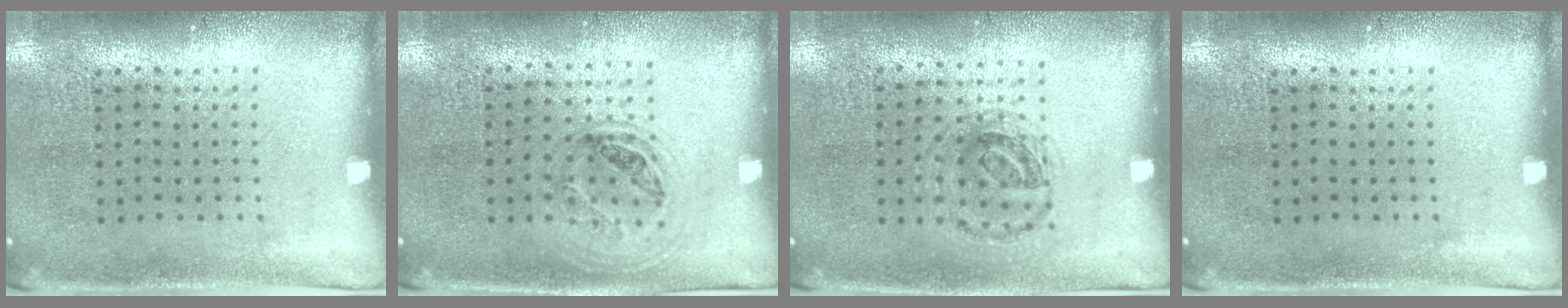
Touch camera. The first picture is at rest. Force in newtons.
{"total": 1.0, "press": 0.9, "slide": 0.3}
{"total": 0.9, "press": 0.9, "slide": 0.3}
{"total": 0.0}